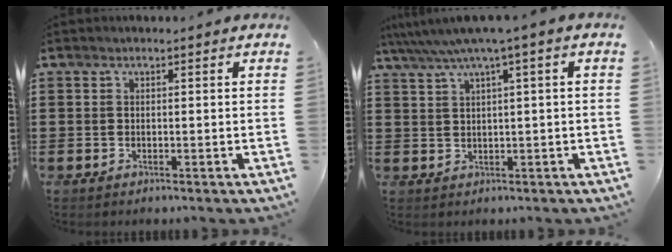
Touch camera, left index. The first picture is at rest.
{"total": 3.9, "force": [1.6, -0.3, 3.5], "torque": [-0.071, -0.011, 0.023]}